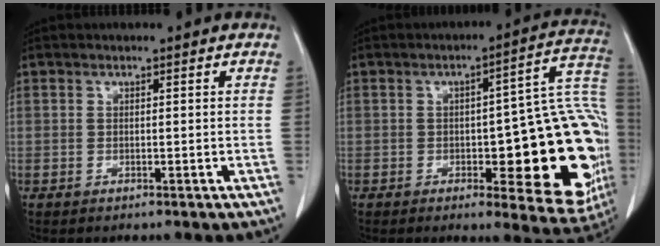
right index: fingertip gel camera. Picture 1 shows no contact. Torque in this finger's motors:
{"motor_torque": [1.43, -0.11, 0.36, 0.09]}